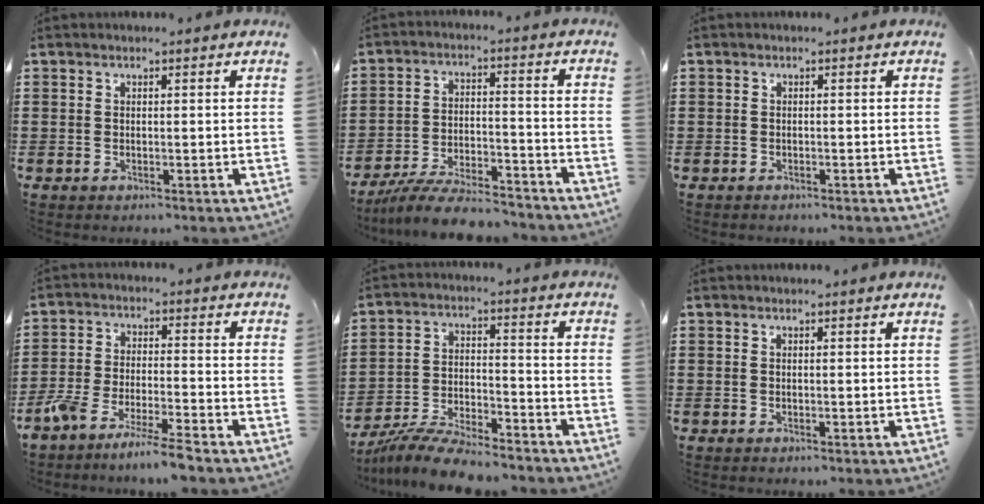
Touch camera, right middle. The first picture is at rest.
{"total": 8.3, "force": [-7.7, 0.9, 3.0], "torque": [-0.063, 0.010, -0.149]}
{"total": 0.8, "force": [-0.7, 0.4, -0.2], "torque": [0.002, 0.004, -0.016]}
{"total": 6.5, "force": [-6.1, -0.5, 2.2], "torque": [-0.053, -0.015, -0.120]}
{"total": 8.8, "force": [-8.2, 0.8, 2.9], "torque": [-0.057, 0.014, -0.160]}
{"total": 0.0}